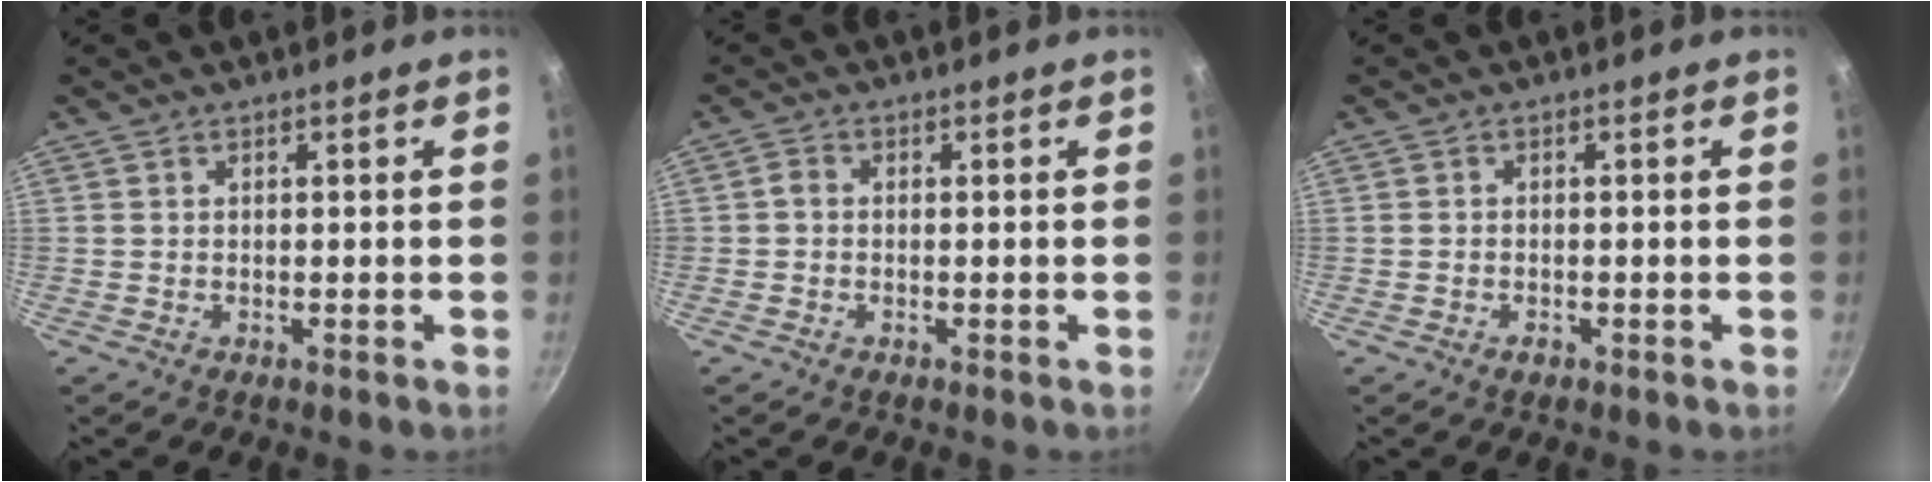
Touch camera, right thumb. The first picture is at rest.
{"total": 1.3, "force": [-0.2, 1.1, 0.7], "torque": [-0.016, 0.008, -0.007]}
{"total": 1.2, "force": [-0.7, 0.7, 0.7], "torque": [-0.014, 0.004, -0.013]}